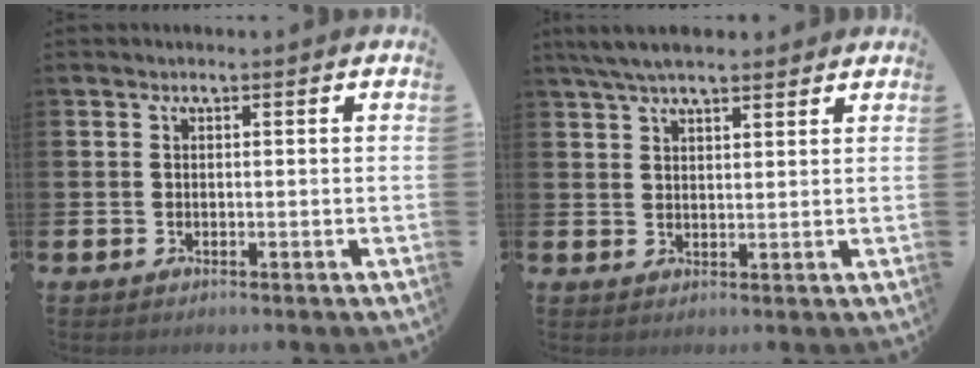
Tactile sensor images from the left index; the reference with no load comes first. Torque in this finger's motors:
{"motor_torque": [1.07, -1.07, 0.56, 0.21]}